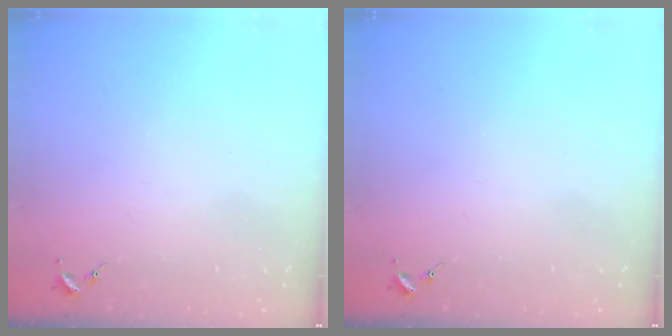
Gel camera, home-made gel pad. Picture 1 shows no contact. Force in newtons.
{"total": 0.0}